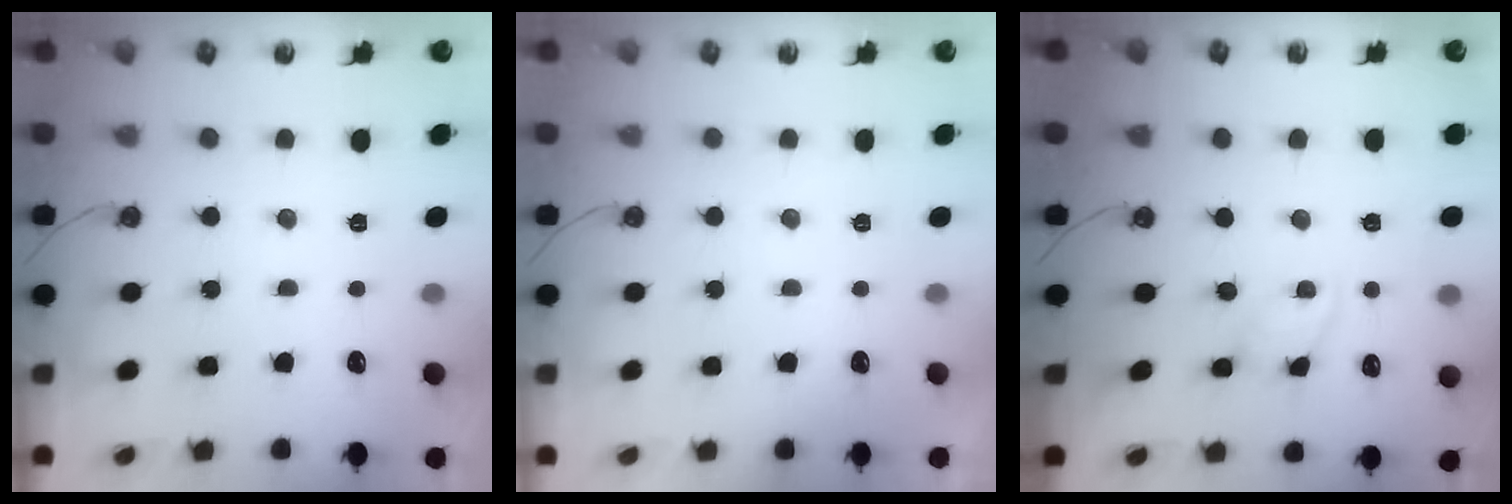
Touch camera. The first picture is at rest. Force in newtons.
{"total": 0.0}
{"total": 2.9, "press": 2.9, "slide": 0.4}